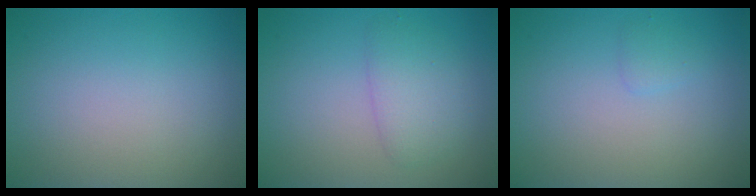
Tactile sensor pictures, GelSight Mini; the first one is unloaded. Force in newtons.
{"total": 2.6, "press": 2.6, "slide": 0.1}
{"total": 0.8, "press": 0.7, "slide": 0.1}